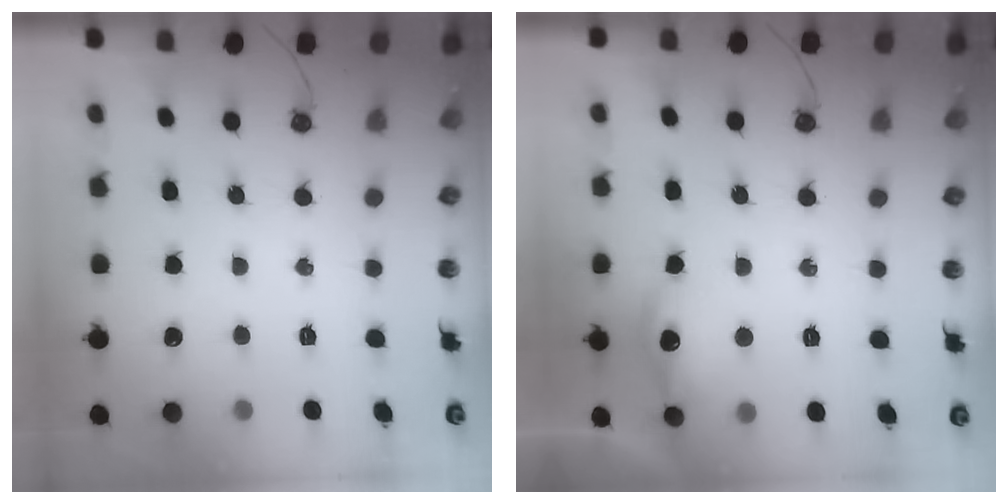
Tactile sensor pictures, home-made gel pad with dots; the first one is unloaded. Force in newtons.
{"total": 11.4, "press": 11.4, "slide": 0.9}